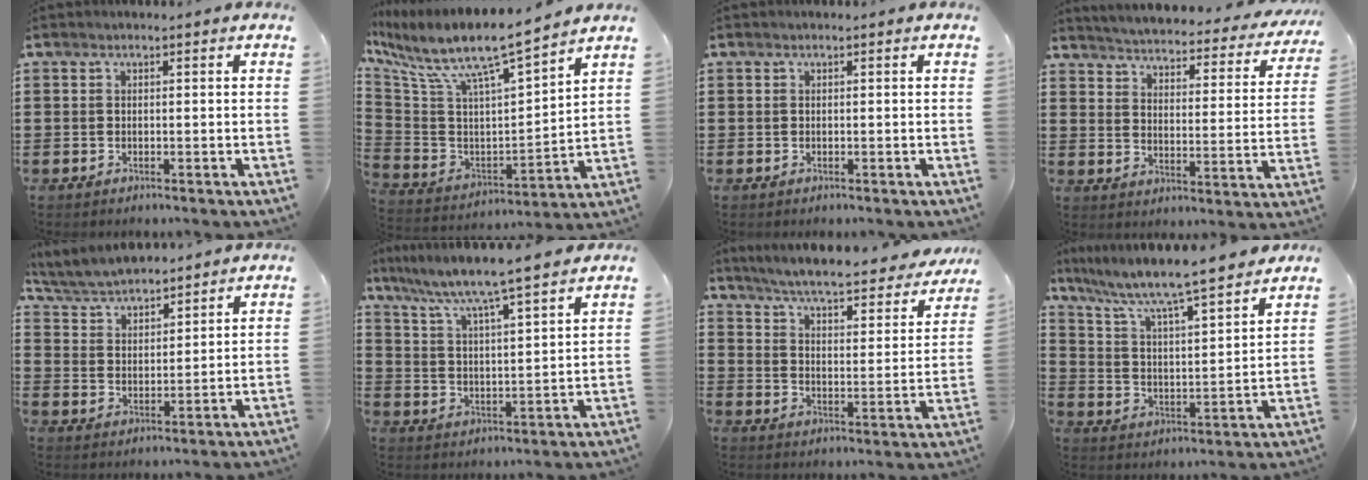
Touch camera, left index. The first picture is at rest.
{"total": 9.3, "force": [7.3, 1.3, 5.5], "torque": [-0.139, -0.059, 0.118]}
{"total": 0.0}
{"total": 3.5, "force": [3.5, -0.3, 0.5], "torque": [-0.033, -0.035, 0.052]}
{"total": 5.2, "force": [5.1, 0.8, 0.9], "torque": [-0.039, -0.017, 0.092]}
{"total": 6.0, "force": [5.4, -1.0, 2.5], "torque": [-0.073, -0.041, 0.084]}
{"total": 5.9, "force": [5.4, -0.3, 2.3], "torque": [-0.069, -0.043, 0.088]}
{"total": 7.1, "force": [6.2, 0.0, 3.4], "torque": [-0.094, -0.049, 0.100]}